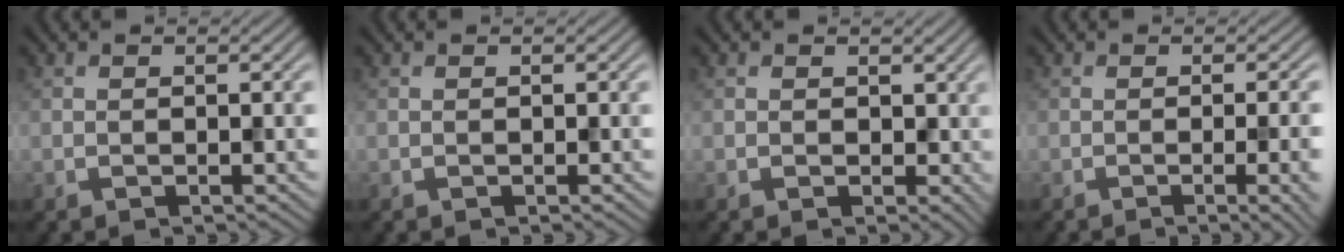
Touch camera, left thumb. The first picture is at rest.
{"total": 0.0}
{"total": 1.9, "force": [0.4, 1.6, 1.0], "torque": [-0.023, -0.004, 0.004]}
{"total": 6.1, "force": [-1.4, 2.0, 5.6], "torque": [-0.057, -0.004, -0.011]}